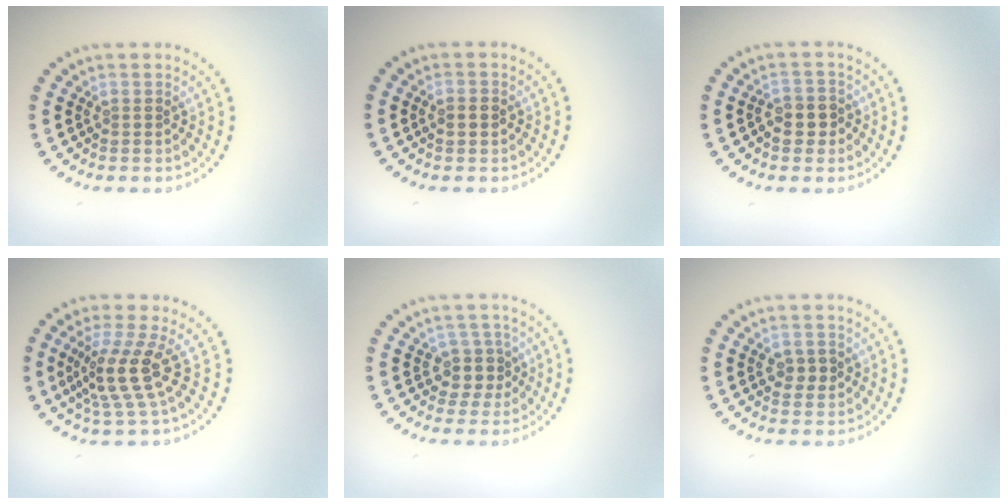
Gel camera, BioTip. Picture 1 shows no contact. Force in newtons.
{"total": 2.0, "press": 2.0, "slide": 0.1}
{"total": 2.4, "press": 2.3, "slide": 0.7}
{"total": 4.3, "press": 3.1, "slide": 2.9}
{"total": 2.5, "press": 2.1, "slide": 1.4}
{"total": 2.2, "press": 2.2, "slide": 0.2}